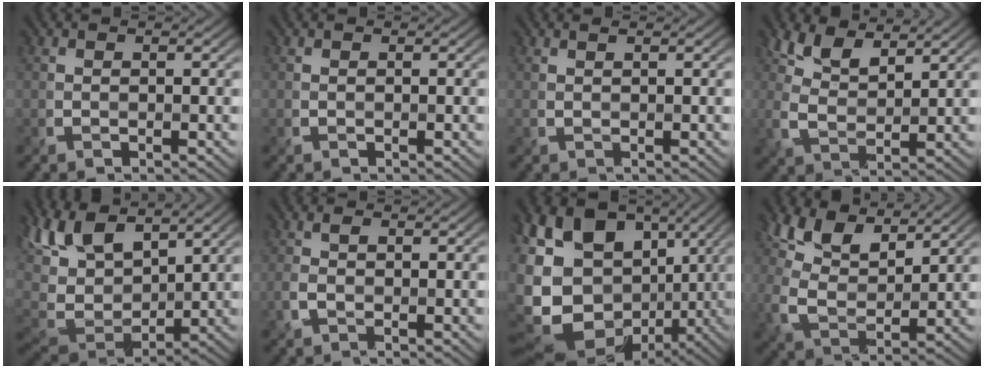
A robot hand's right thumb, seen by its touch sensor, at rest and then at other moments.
{"total": 0.0}
{"total": 0.7, "force": [0.5, -0.2, 0.4], "torque": [-0.014, 0.002, 0.011]}
{"total": 5.2, "force": [3.8, 1.8, 3.1], "torque": [-0.076, 0.000, 0.078]}
{"total": 11.1, "force": [5.4, 5.3, 8.1], "torque": [-0.205, 0.013, 0.099]}
{"total": 1.7, "force": [-0.5, 0.8, 1.4], "torque": [-0.032, 0.001, -0.014]}
{"total": 17.6, "force": [-0.9, 13.5, 11.3], "torque": [-0.251, -0.009, 0.005]}
{"total": 7.5, "force": [5.1, 3.1, 4.5], "torque": [-0.102, 0.001, 0.101]}